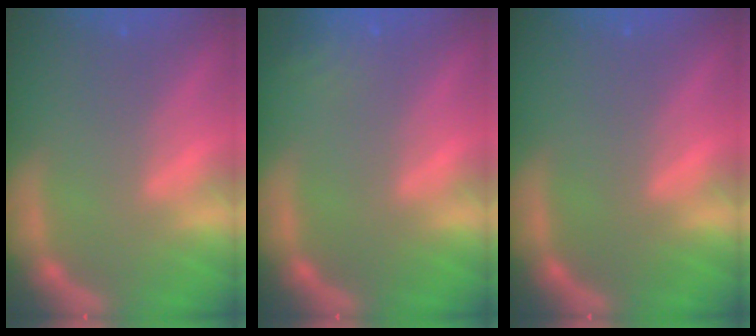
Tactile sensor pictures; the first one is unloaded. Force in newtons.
{"total": 3.0}
{"total": 0.0}